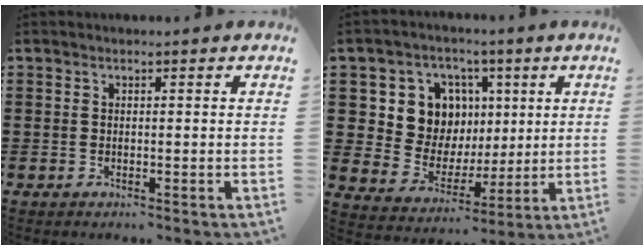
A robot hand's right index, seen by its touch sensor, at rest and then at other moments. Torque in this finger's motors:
{"motor_torque": [1.71, 0.43, 0.31, 0.05]}